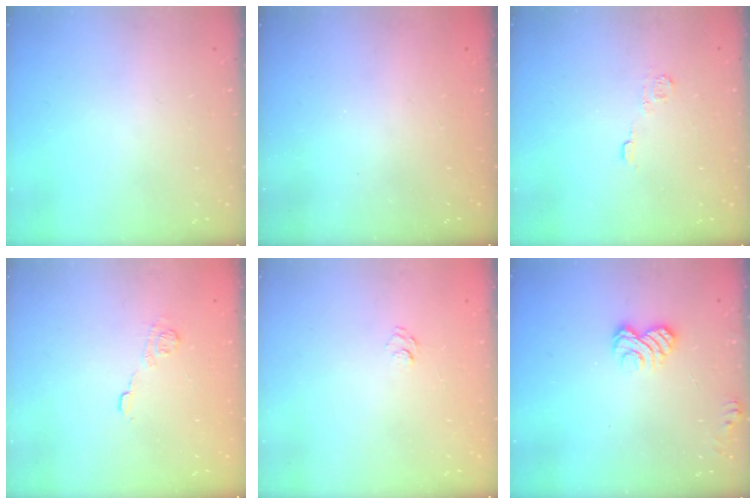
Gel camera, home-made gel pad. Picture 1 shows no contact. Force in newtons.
{"total": 2.3, "press": 2.2, "slide": 0.7}
{"total": 4.3, "press": 4.3, "slide": 0.6}
{"total": 9.2, "press": 9.2, "slide": 0.8}
{"total": 5.8, "press": 5.7, "slide": 1.1}
{"total": 6.0, "press": 5.8, "slide": 1.3}